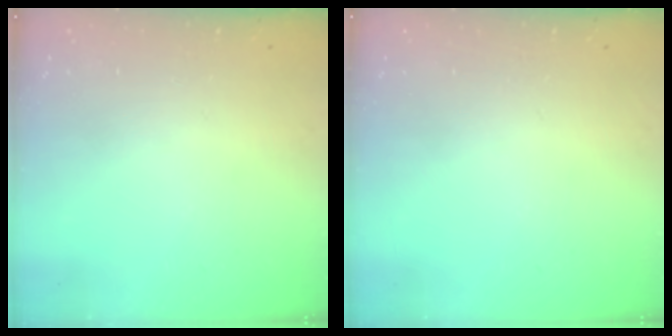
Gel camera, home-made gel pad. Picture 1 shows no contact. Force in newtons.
{"total": 0.0}